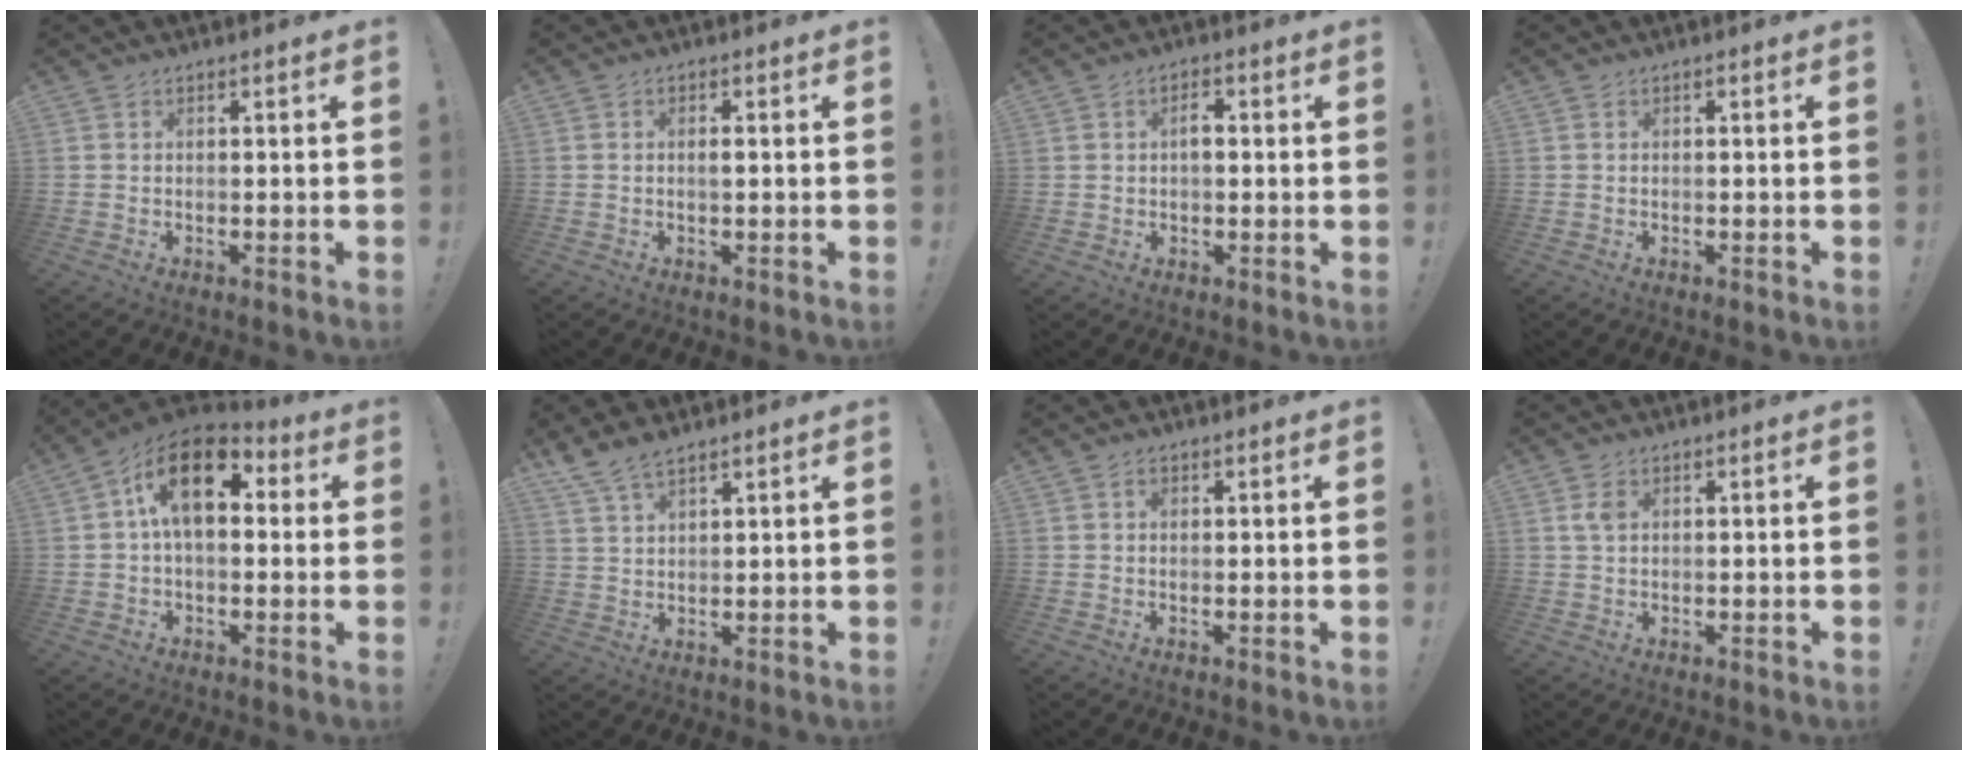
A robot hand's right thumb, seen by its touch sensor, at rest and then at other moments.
{"total": 1.1, "force": [0.0, 0.2, 1.1], "torque": [-0.016, 0.000, -0.003]}
{"total": 4.2, "force": [0.6, 3.6, 2.2], "torque": [-0.021, -0.002, 0.004]}
{"total": 0.0}
{"total": 14.9, "force": [4.9, 8.2, 11.5], "torque": [-0.192, -0.004, 0.088]}
{"total": 5.7, "force": [4.8, 1.6, 2.7], "torque": [-0.062, -0.022, 0.093]}
{"total": 0.6, "force": [0.2, 0.6, 0.2], "torque": [-0.005, 0.002, 0.003]}
{"total": 3.0, "force": [1.0, 1.9, 2.1], "torque": [-0.039, 0.005, 0.018]}